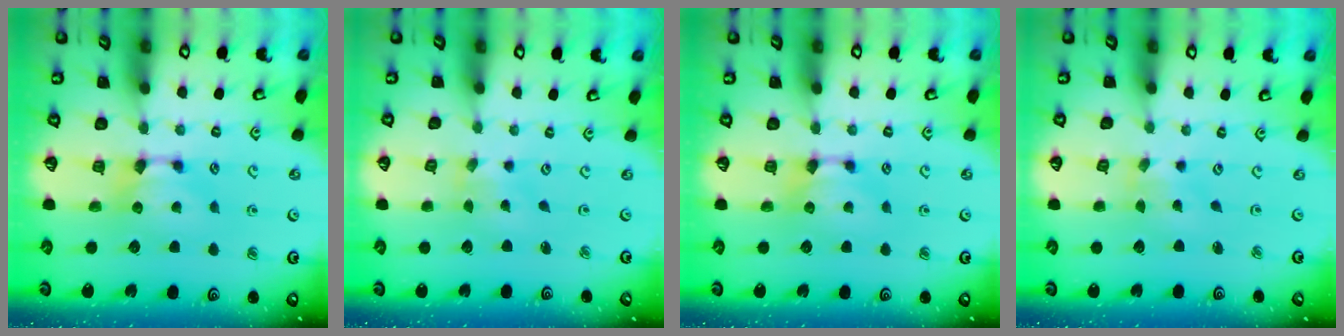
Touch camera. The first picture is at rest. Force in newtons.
{"total": 2.8, "press": 2.7, "slide": 0.9}
{"total": 0.0}
{"total": 2.8, "press": 2.7, "slide": 0.9}